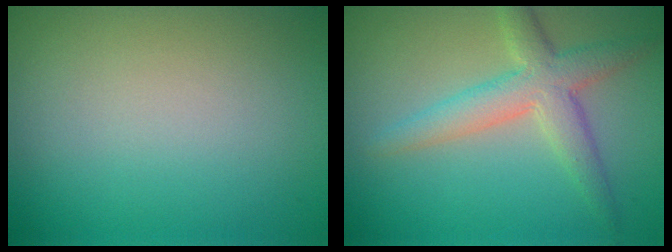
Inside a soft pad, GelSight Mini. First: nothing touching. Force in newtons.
{"total": 4.3, "press": 4.3, "slide": 0.1}